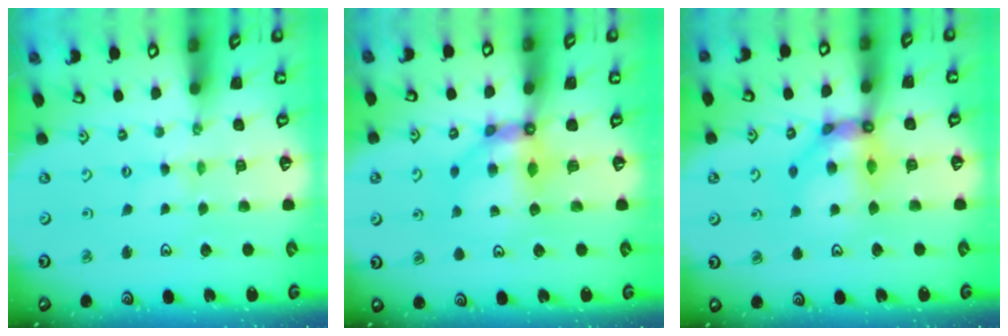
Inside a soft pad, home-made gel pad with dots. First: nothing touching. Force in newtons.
{"total": 7.8, "press": 7.8, "slide": 0.9}
{"total": 11.9, "press": 11.8, "slide": 1.1}